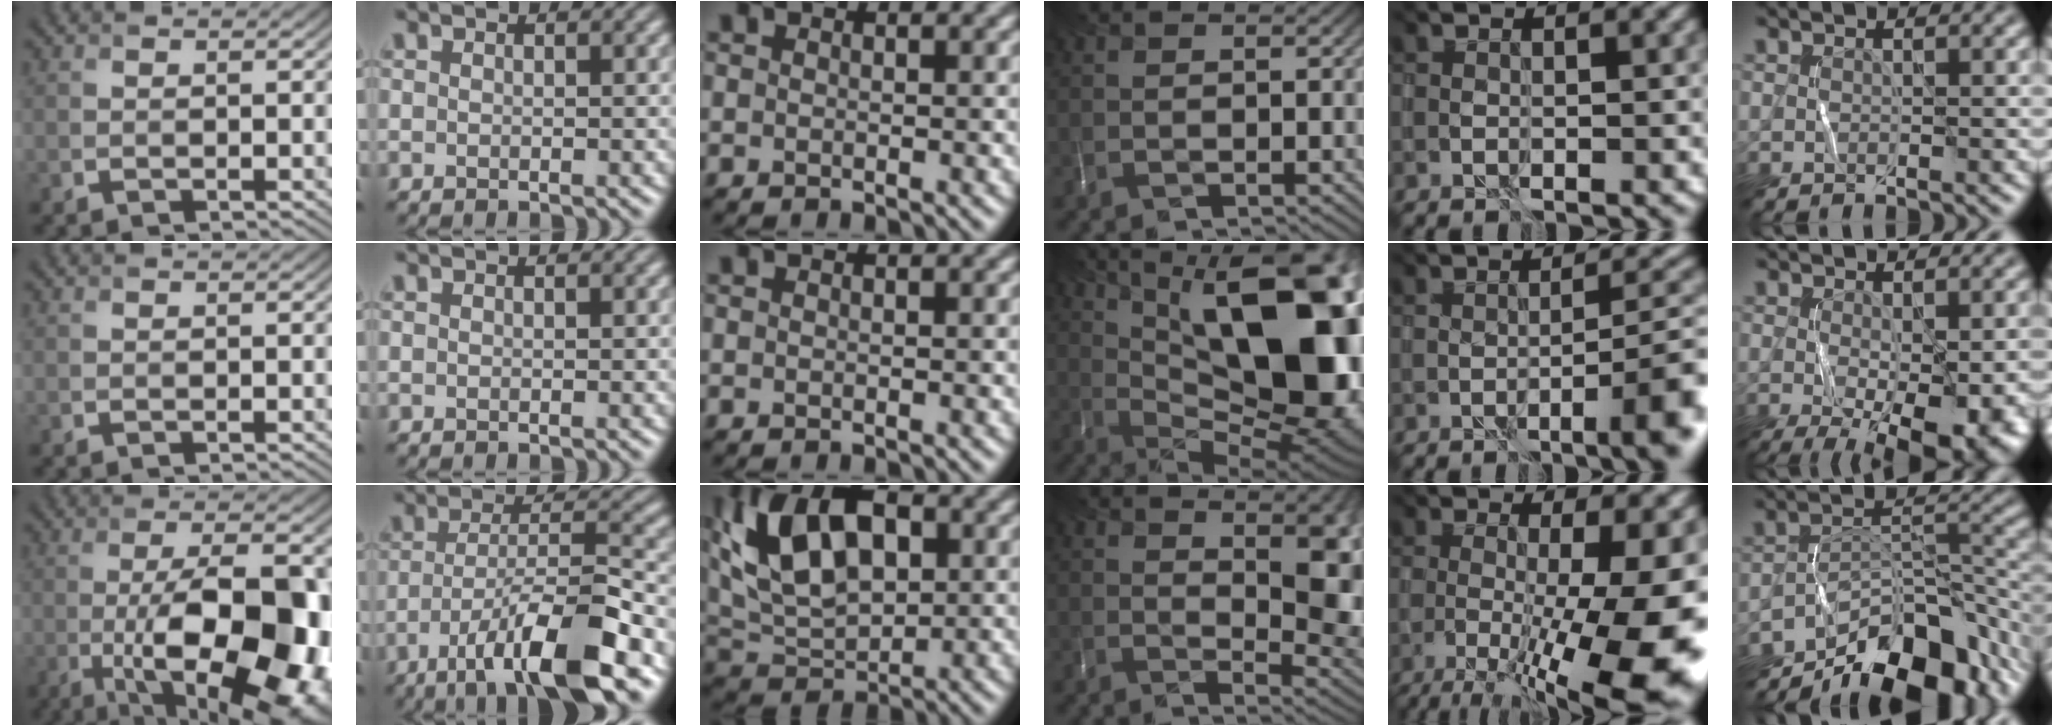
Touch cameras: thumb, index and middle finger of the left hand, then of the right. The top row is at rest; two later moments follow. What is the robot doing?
{"motion": "wrap", "object": "string"}